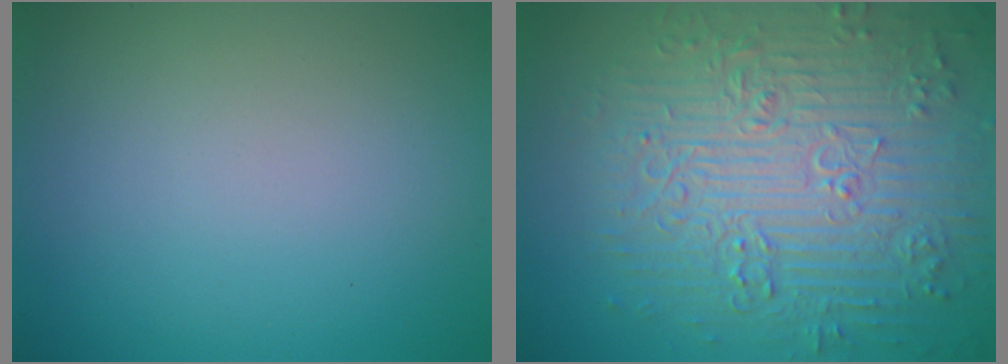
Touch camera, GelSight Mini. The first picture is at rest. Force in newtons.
{"total": 9.3, "press": 6.9, "slide": 6.3}